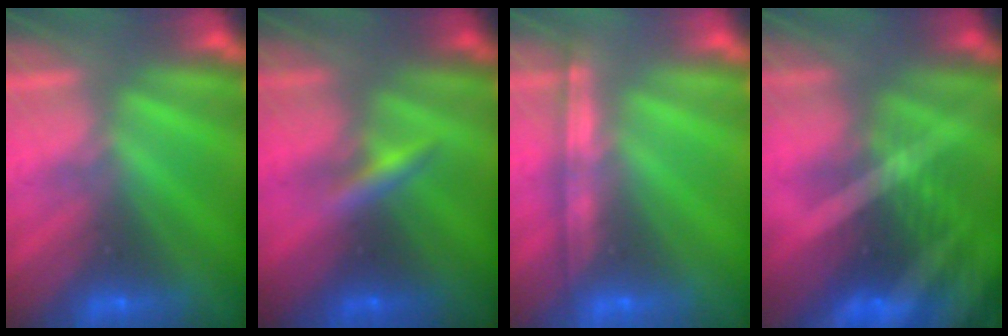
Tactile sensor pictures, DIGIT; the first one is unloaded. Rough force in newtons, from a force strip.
{"total": 2.6}
{"total": 1.1}
{"total": 9.1}